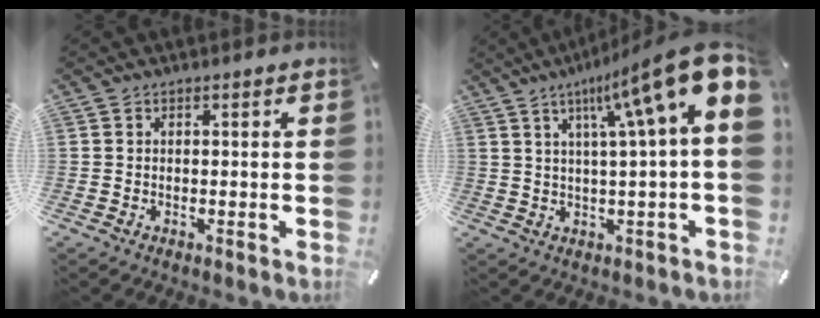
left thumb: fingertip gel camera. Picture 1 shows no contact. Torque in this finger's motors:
{"motor_torque": [1.39, 2.17, 2.01, -0.75, 0.23]}